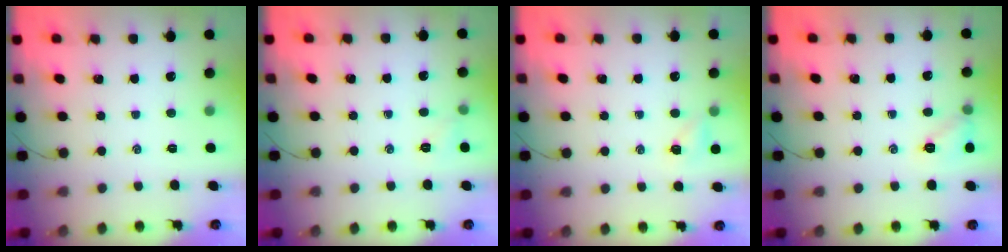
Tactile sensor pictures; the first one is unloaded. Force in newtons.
{"total": 4.5, "press": 4.3, "slide": 1.5}
{"total": 3.7, "press": 3.5, "slide": 1.3}
{"total": 7.4, "press": 7.3, "slide": 1.3}